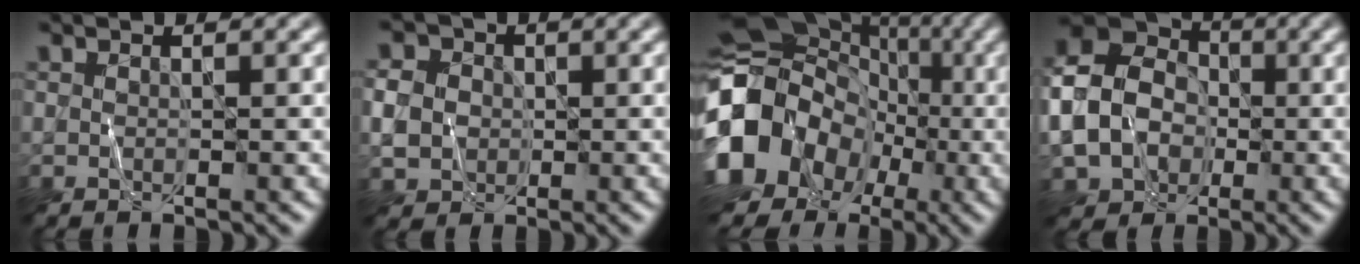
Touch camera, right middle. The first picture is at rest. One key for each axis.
{"total": 3.5, "fx": -0.2, "fy": 3.2, "fz": 1.5, "tx": -0.031, "ty": 0.003, "tz": -0.007}
{"total": 15.3, "fx": -3.2, "fy": 12.9, "fz": 7.6, "tx": -0.183, "ty": -0.002, "tz": -0.086}
{"total": 11.1, "fx": -1.6, "fy": 9.1, "fz": 6.2, "tx": -0.136, "ty": -0.012, "tz": -0.047}